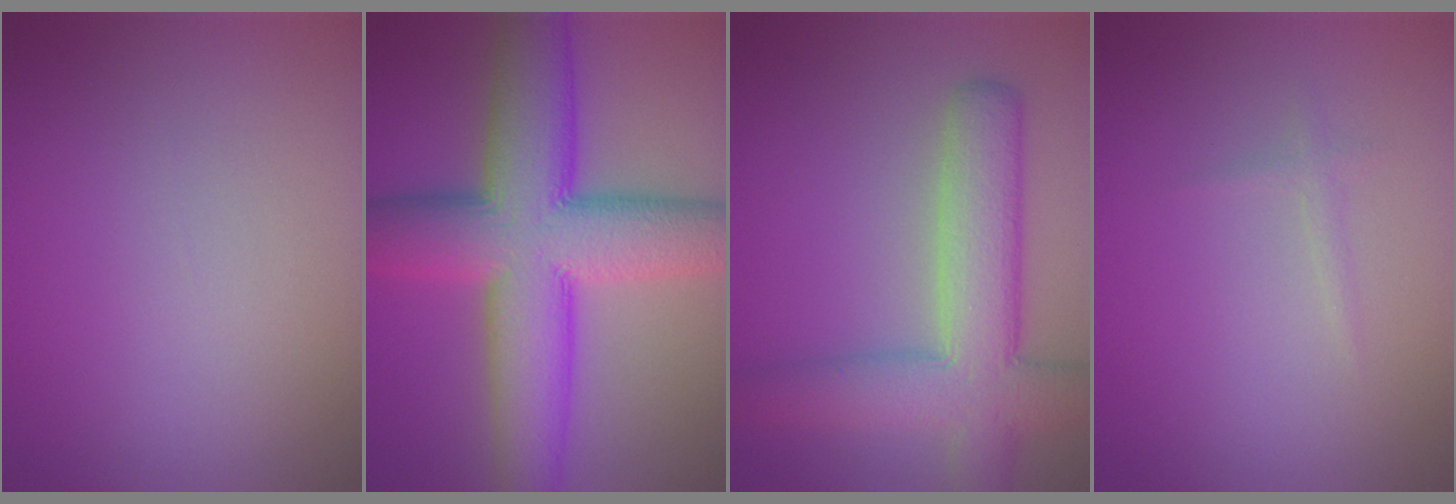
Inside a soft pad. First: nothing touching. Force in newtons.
{"total": 12.7, "press": 12.7, "slide": 0.1}
{"total": 7.3, "press": 7.3, "slide": 0.4}
{"total": 0.7, "press": 0.7, "slide": 0.0}